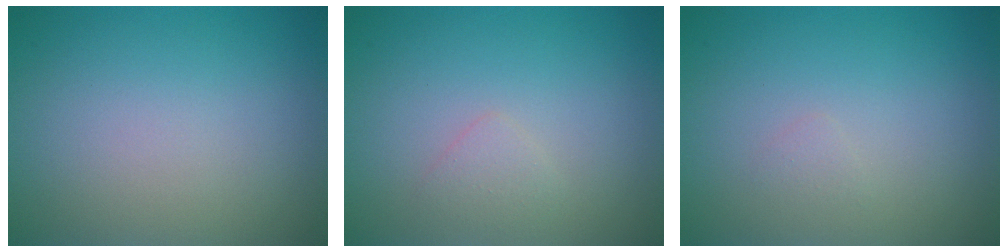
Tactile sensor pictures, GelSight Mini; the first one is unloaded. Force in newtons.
{"total": 1.1, "press": 1.1, "slide": 0.1}
{"total": 0.5, "press": 0.5, "slide": 0.0}